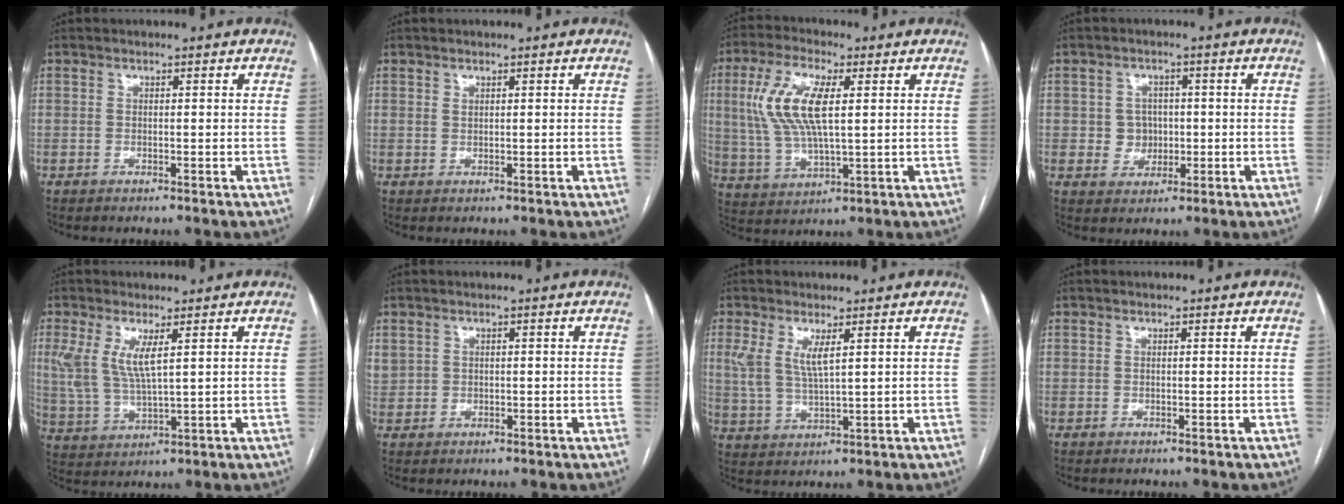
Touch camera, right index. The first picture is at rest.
{"total": 0.5, "force": [0.4, 0.3, 0.3], "torque": [-0.004, -0.002, 0.007]}
{"total": 11.5, "force": [2.6, 3.4, 10.6], "torque": [-0.241, 0.009, 0.054]}
{"total": 3.9, "force": [0.0, 3.8, 1.0], "torque": [-0.006, 0.010, 0.005]}
{"total": 7.0, "force": [2.5, 1.7, 6.3], "torque": [-0.147, 0.000, 0.058]}
{"total": 2.6, "force": [0.9, 2.3, 0.7], "torque": [-0.022, 0.017, 0.025]}
{"total": 5.2, "force": [2.2, 1.2, 4.6], "torque": [-0.105, 0.001, 0.052]}
{"total": 0.0}